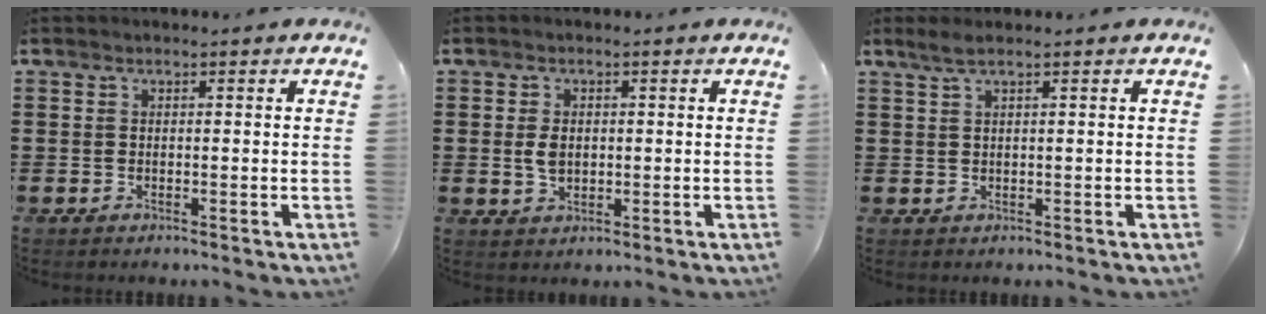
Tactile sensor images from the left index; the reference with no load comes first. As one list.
[{"total": 3.0, "force": [0.1, 2.0, 2.3], "torque": [-0.054, 0.002, -0.001]}, {"total": 1.7, "force": [0.9, -0.1, 1.4], "torque": [-0.028, -0.001, 0.017]}]